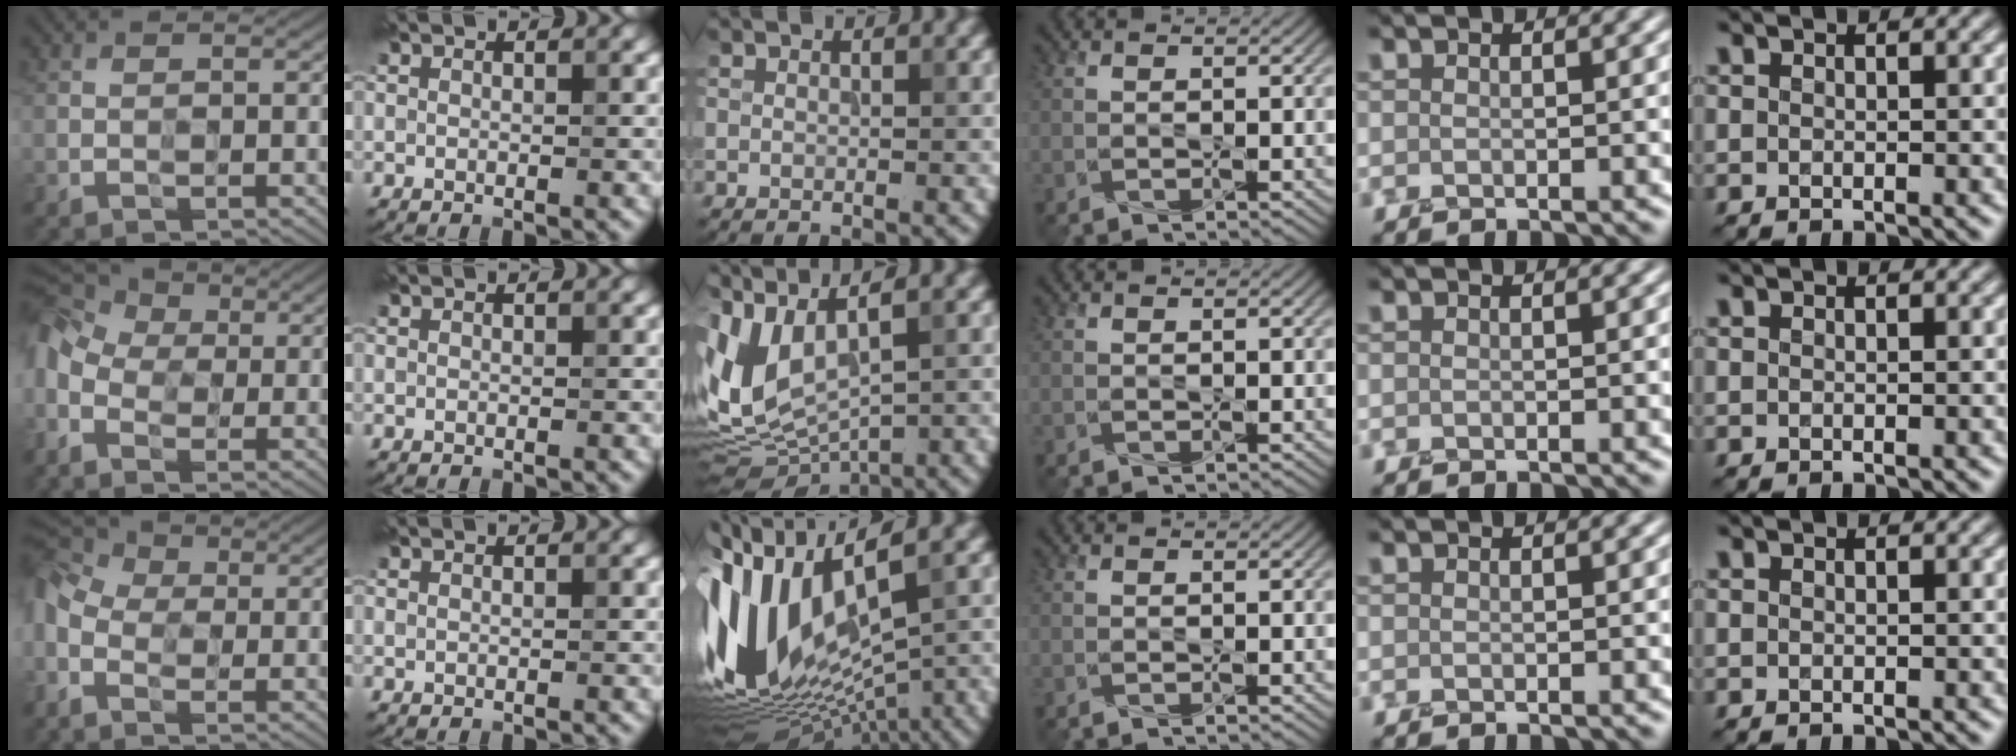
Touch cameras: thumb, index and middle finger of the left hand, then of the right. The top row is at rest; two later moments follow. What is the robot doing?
{"motion": "press", "object": "grip strengthener"}